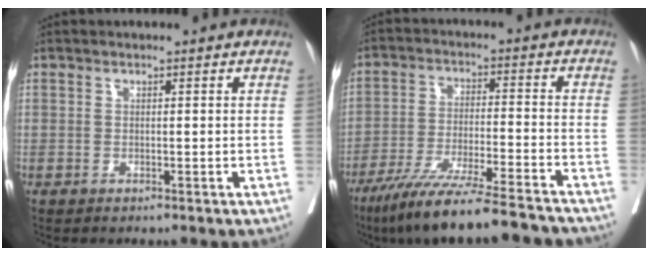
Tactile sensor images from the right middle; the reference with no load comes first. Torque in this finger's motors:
{"motor_torque": [1.03, -1.11, 0.55, 0.16]}